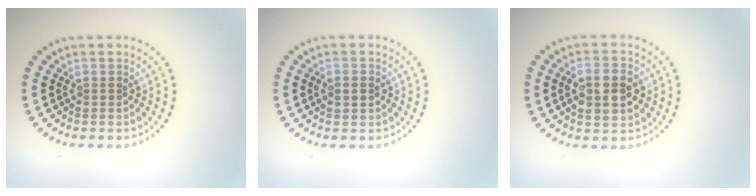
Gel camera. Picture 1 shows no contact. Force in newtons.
{"total": 2.0, "press": 1.9, "slide": 0.3}
{"total": 4.3, "press": 4.3, "slide": 0.4}